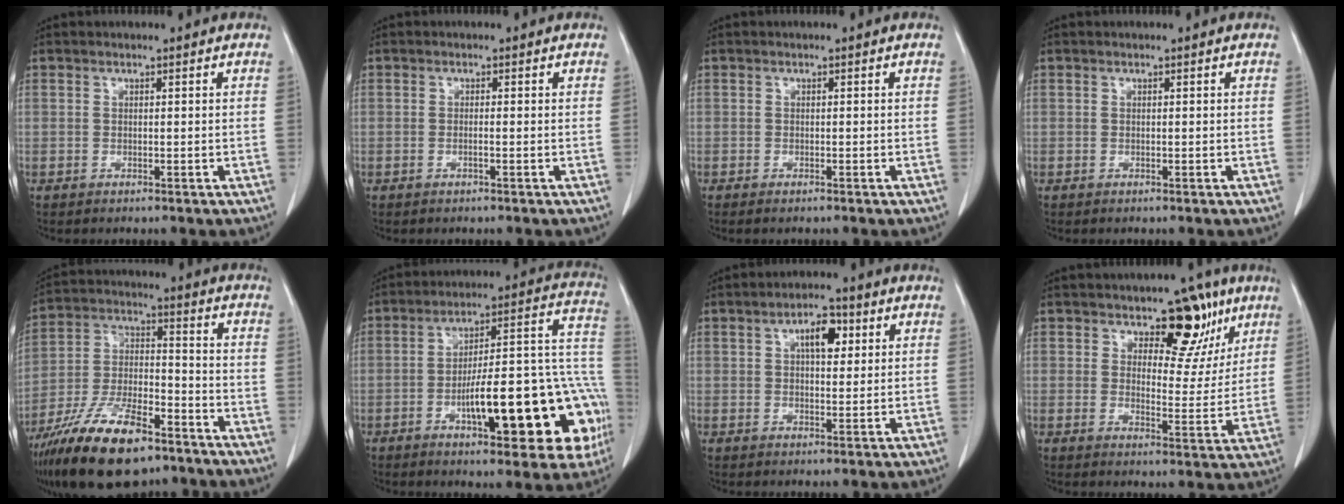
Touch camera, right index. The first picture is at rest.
{"total": 0.7, "force": [-0.3, -0.1, 0.6], "torque": [-0.010, 0.002, -0.006]}
{"total": 0.8, "force": [-0.6, 0.2, 0.4], "torque": [-0.012, -0.002, -0.008]}
{"total": 0.0}
{"total": 17.8, "force": [-12.3, 5.5, 11.6], "torque": [-0.243, -0.012, -0.223]}
{"total": 23.9, "force": [-7.8, 5.7, 21.8], "torque": [-0.217, 0.035, -0.097]}
{"total": 5.2, "force": [1.8, 2.2, 4.3], "torque": [-0.070, 0.011, 0.027]}
{"total": 9.4, "force": [5.8, 4.8, 5.6], "torque": [-0.055, -0.001, 0.083]}